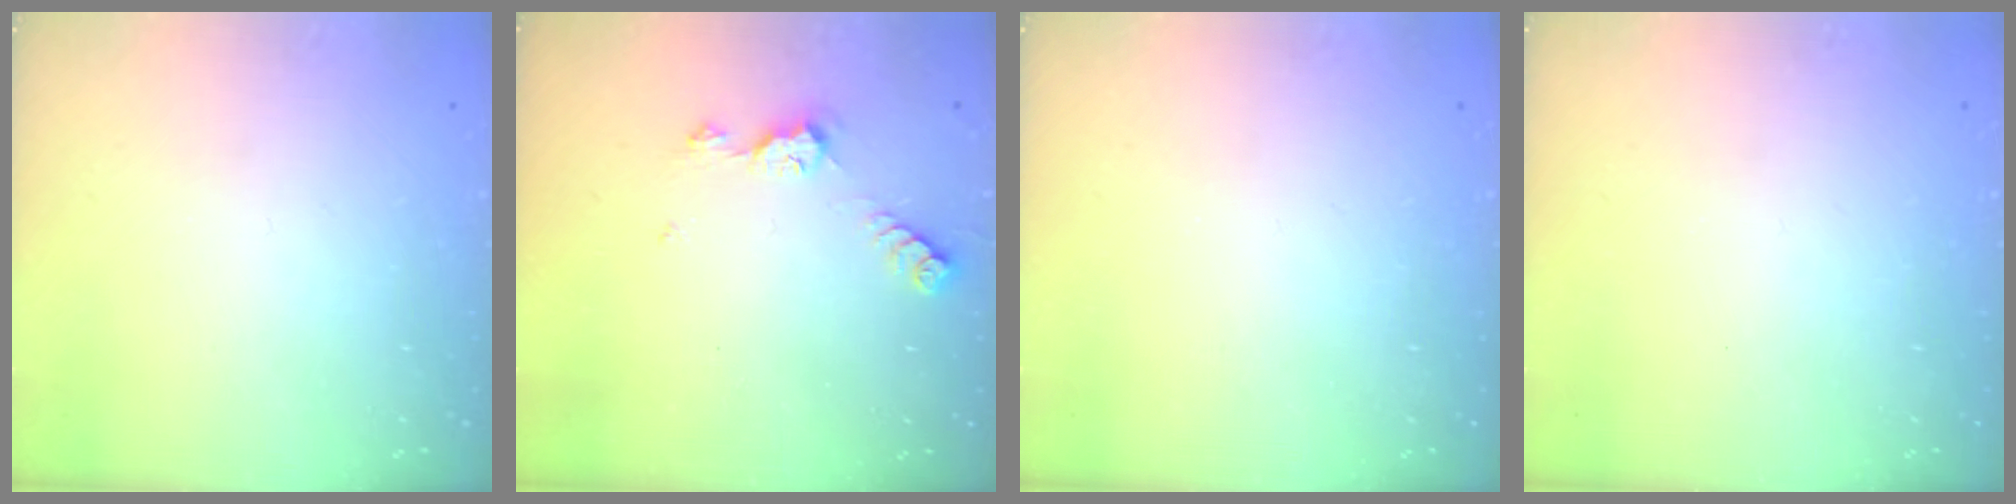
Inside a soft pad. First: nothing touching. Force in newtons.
{"total": 5.5, "press": 5.4, "slide": 0.6}
{"total": 0.0}
{"total": 0.0}